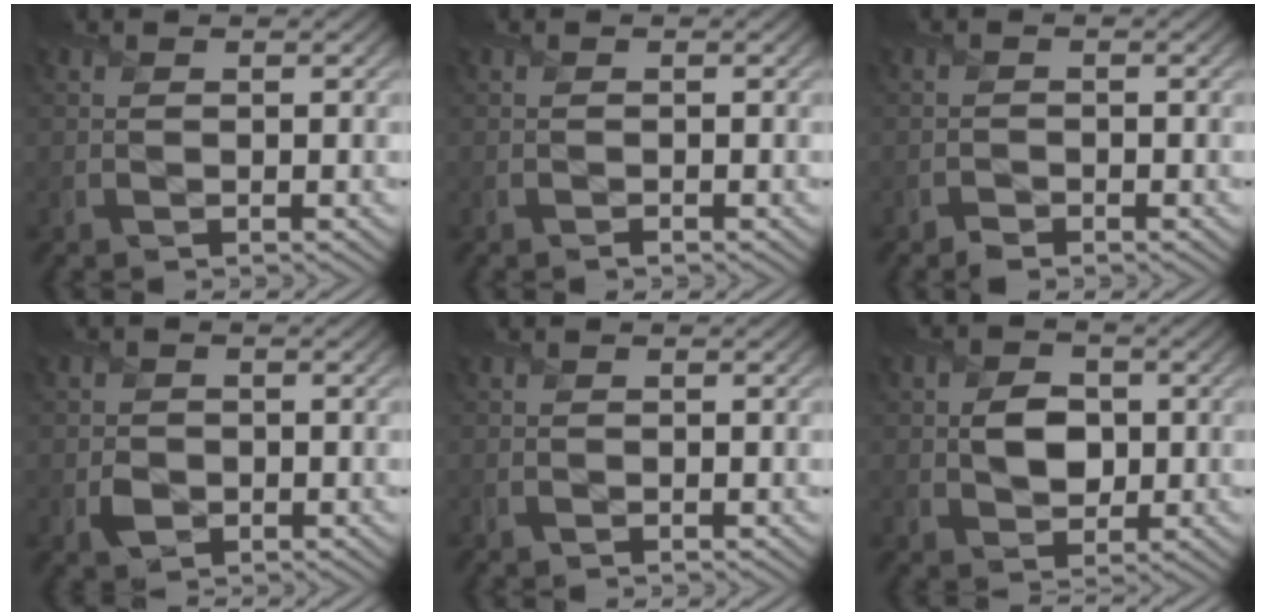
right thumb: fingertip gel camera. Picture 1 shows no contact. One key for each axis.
{"total": 0.0}
{"total": 0.8, "fx": -0.7, "fy": 0.3, "fz": -0.2, "tx": 0.008, "ty": 0.000, "tz": -0.015}
{"total": 1.8, "fx": -0.5, "fy": 1.7, "fz": 0.4, "tx": -0.002, "ty": -0.005, "tz": -0.014}
{"total": 0.0}
{"total": 4.3, "fx": 0.1, "fy": 3.4, "fz": 2.7, "tx": -0.051, "ty": -0.005, "tz": -0.006}